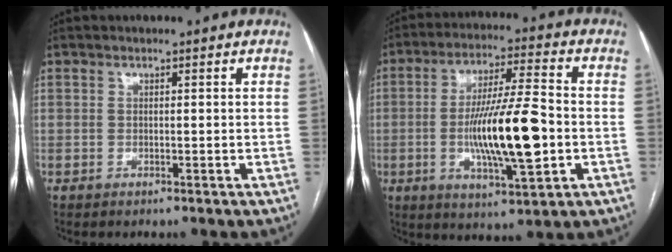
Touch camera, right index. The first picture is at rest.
{"total": 15.3, "force": [-2.5, 2.1, 14.9], "torque": [-0.269, -0.005, -0.039]}